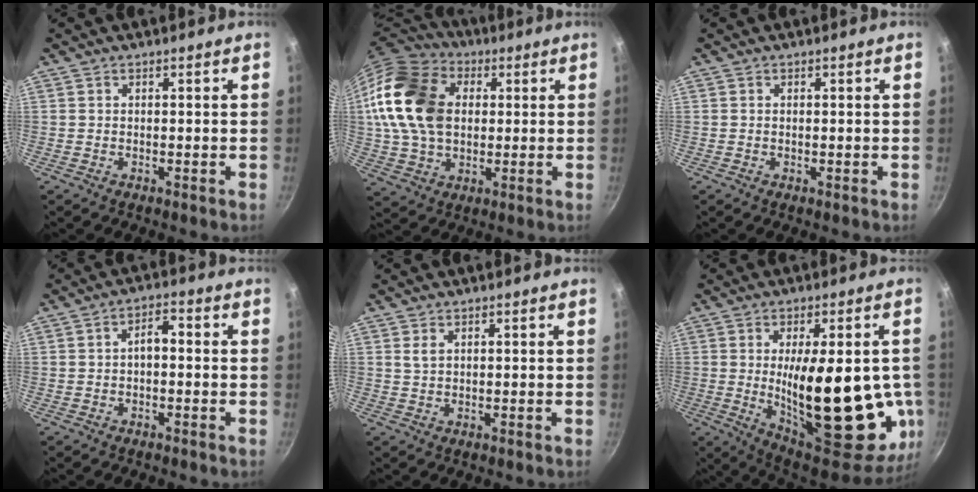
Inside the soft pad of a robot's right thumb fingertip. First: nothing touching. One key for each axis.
{"total": 20.6, "fx": 3.6, "fy": 15.0, "fz": 13.7, "tx": -0.247, "ty": 0.021, "tz": 0.064}
{"total": 0.0}
{"total": 3.5, "fx": -0.5, "fy": 1.8, "fz": 2.9, "tx": -0.037, "ty": 0.019, "tz": -0.009}
{"total": 1.5, "fx": 0.7, "fy": 0.8, "fz": 1.1, "tx": -0.022, "ty": -0.001, "tz": 0.015}
{"total": 28.7, "fx": -2.3, "fy": 11.3, "fz": 26.3, "tx": -0.341, "ty": -0.032, "tz": -0.011}